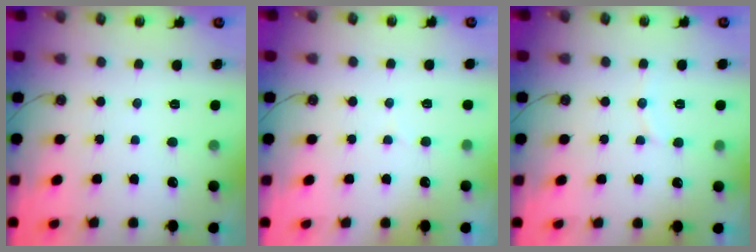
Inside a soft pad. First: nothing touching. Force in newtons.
{"total": 4.3, "press": 3.9, "slide": 1.7}
{"total": 5.1, "press": 4.9, "slide": 1.2}